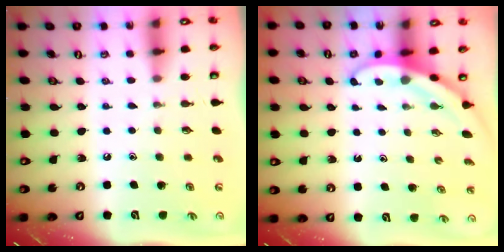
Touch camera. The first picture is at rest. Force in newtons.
{"total": 3.2, "press": 3.2, "slide": 0.1}